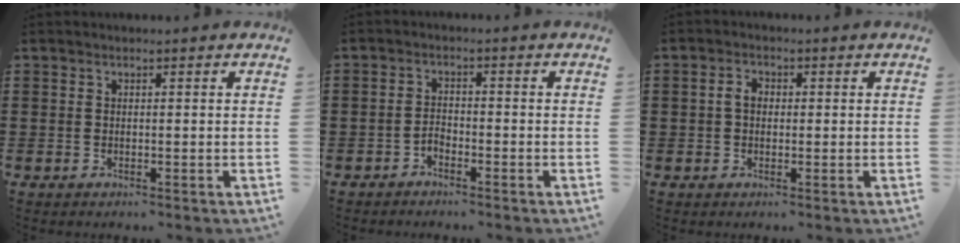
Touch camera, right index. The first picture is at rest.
{"total": 1.8, "force": [-1.5, 0.8, 0.6], "torque": [-0.017, 0.004, -0.030]}
{"total": 2.4, "force": [0.0, 1.6, 1.7], "torque": [-0.036, 0.007, -0.001]}